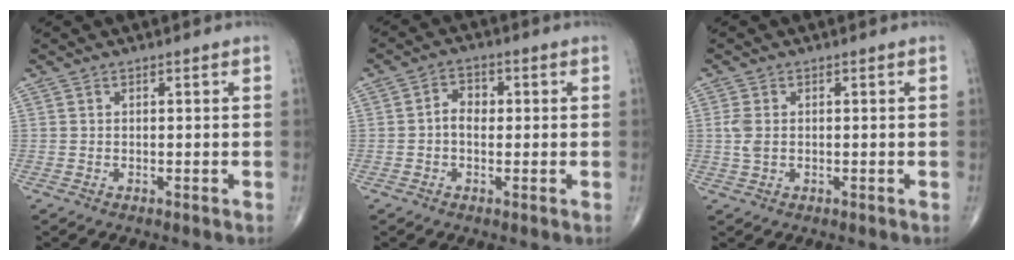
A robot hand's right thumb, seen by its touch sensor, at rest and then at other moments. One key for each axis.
{"total": 3.9, "fx": -0.1, "fy": 2.8, "fz": 2.7, "tx": -0.037, "ty": 0.016, "tz": -0.009}
{"total": 2.6, "fx": 0.1, "fy": 1.6, "fz": 2.0, "tx": -0.055, "ty": 0.002, "tz": 0.003}